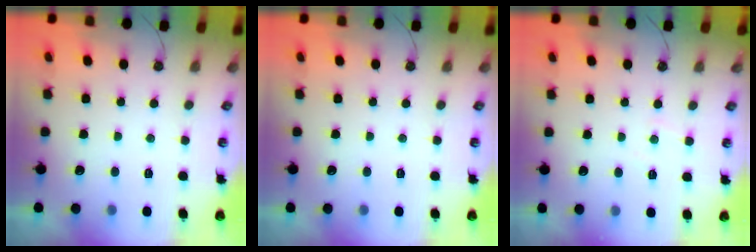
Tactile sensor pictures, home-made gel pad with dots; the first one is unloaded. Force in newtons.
{"total": 0.0}
{"total": 3.0, "press": 2.9, "slide": 0.6}